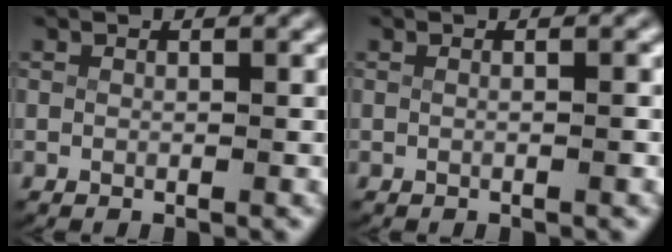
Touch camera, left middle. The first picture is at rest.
{"total": 0.7, "force": [-0.3, -0.2, 0.6], "torque": [-0.008, 0.000, -0.004]}